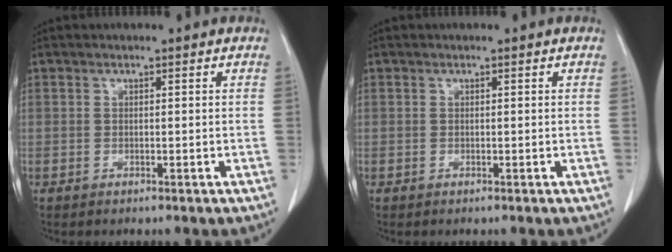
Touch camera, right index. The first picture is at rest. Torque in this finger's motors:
{"motor_torque": [0.01, 0.01, 0.00, 0.00]}